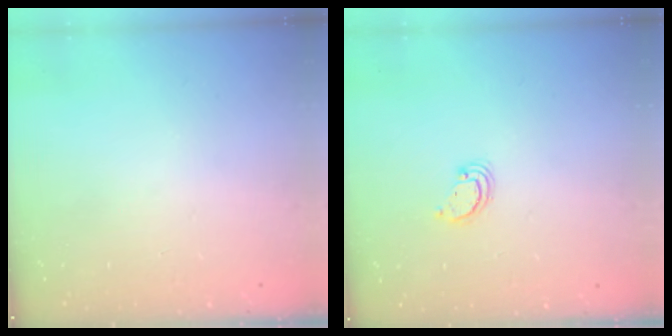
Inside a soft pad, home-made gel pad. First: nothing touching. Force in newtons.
{"total": 2.6, "press": 2.6, "slide": 0.2}